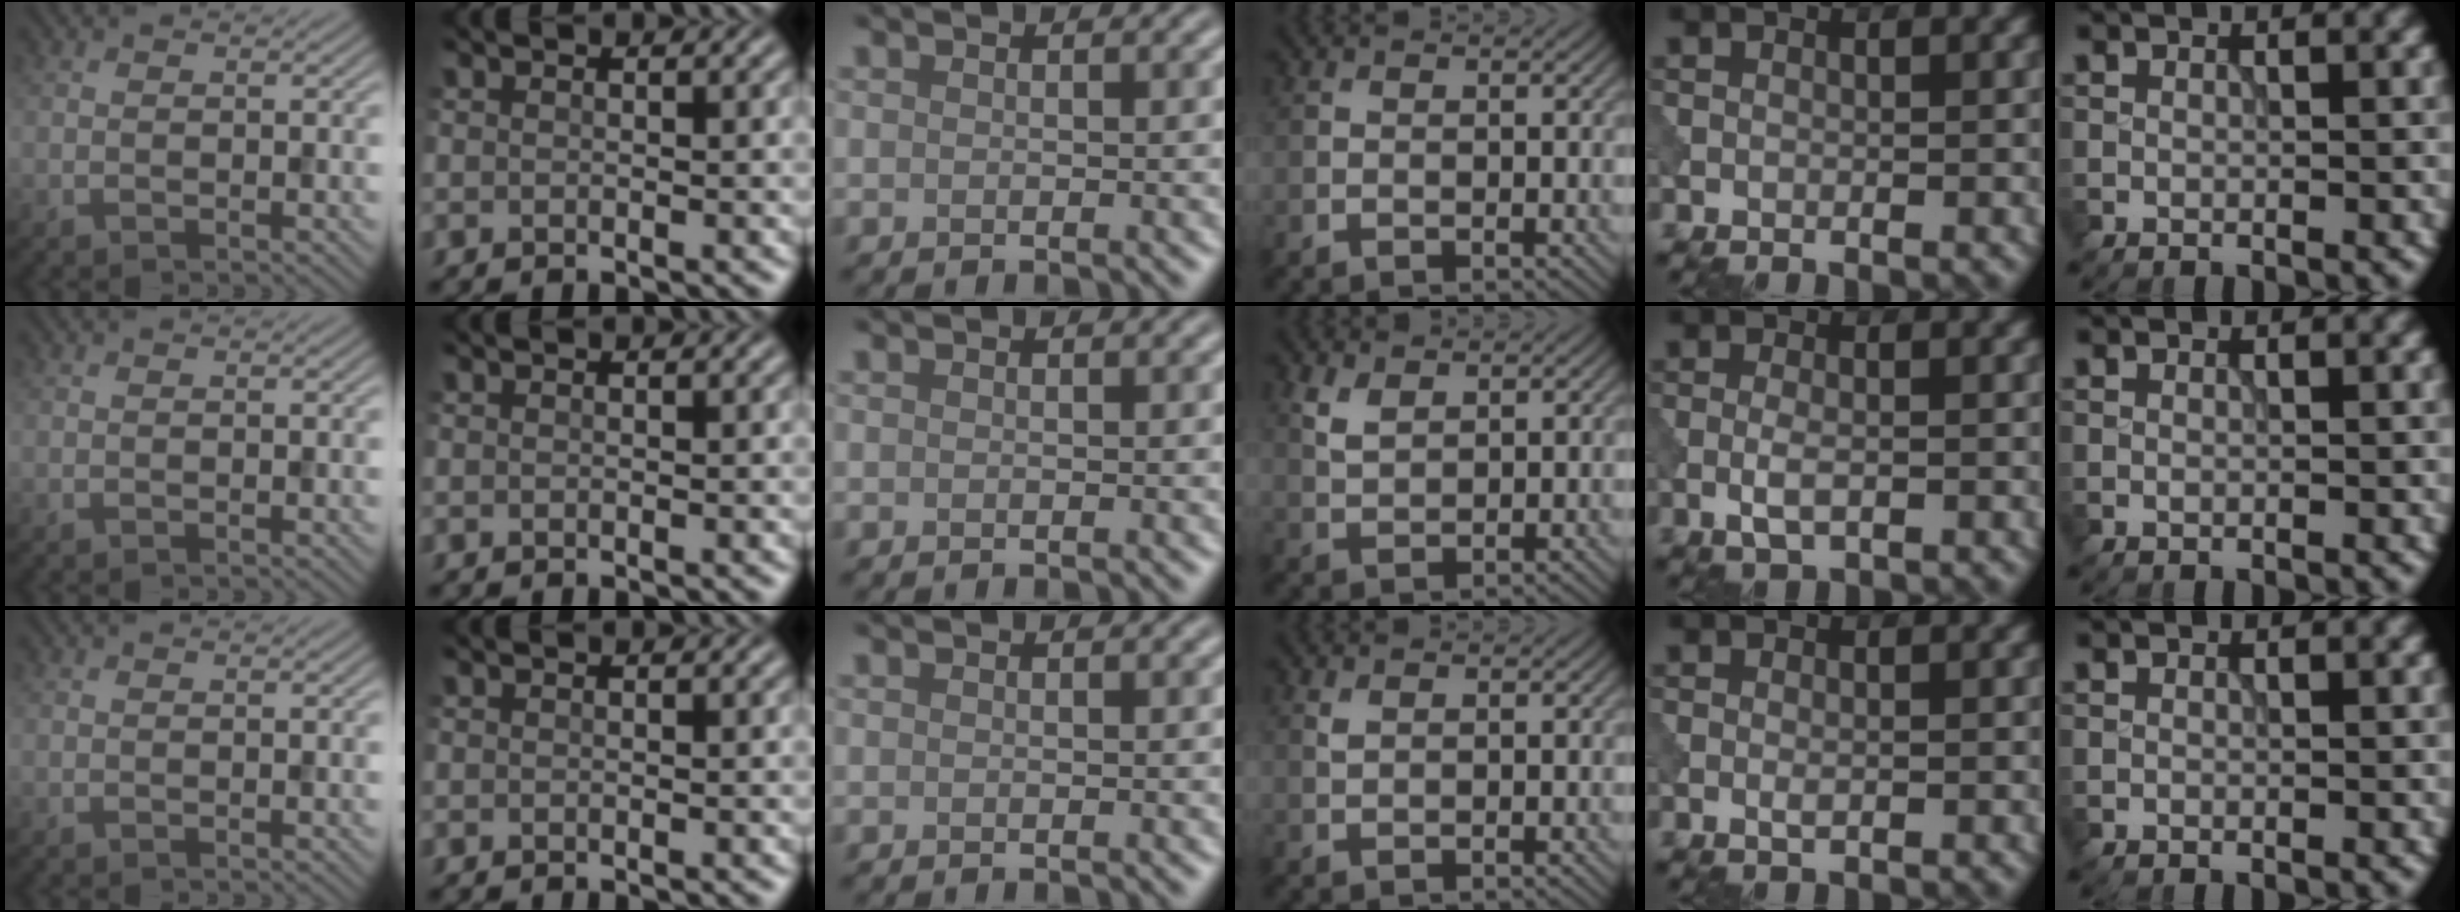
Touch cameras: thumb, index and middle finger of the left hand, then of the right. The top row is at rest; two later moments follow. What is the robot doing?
{"motion": "dispense", "object": "pipette"}